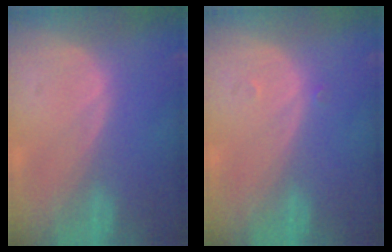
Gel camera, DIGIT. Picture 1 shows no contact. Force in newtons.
{"total": 0.7, "press": 0.5, "slide": 0.5}